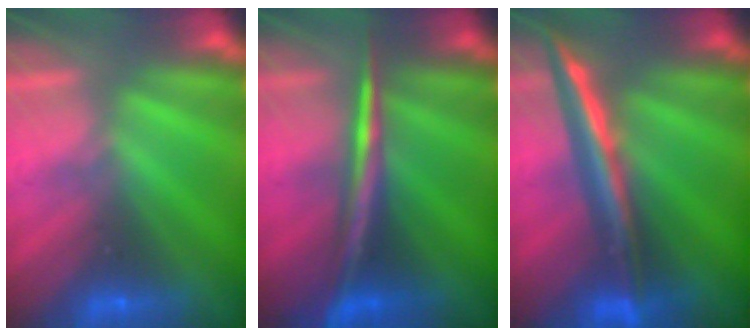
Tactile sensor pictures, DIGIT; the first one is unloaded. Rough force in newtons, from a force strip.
{"total": 2.9}
{"total": 2.8}